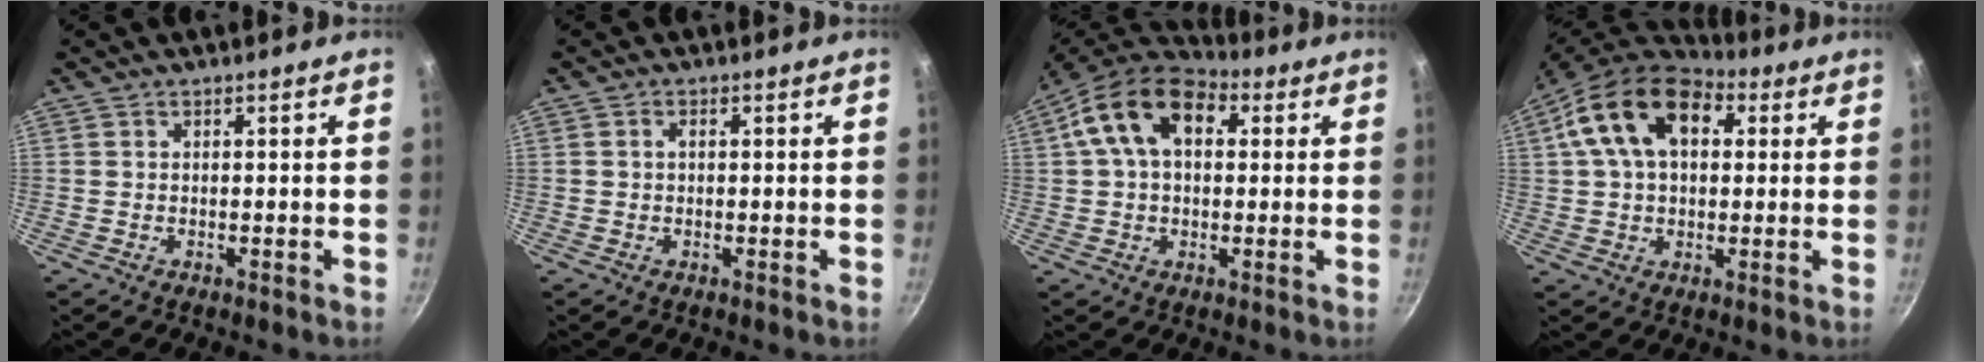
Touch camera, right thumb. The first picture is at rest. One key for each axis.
{"total": 1.1, "fx": 0.1, "fy": 0.8, "fz": 0.8, "tx": -0.014, "ty": 0.005, "tz": 0.001}
{"total": 14.6, "fx": 3.9, "fy": 9.5, "fz": 10.3, "tx": -0.152, "ty": 0.022, "tz": 0.047}
{"total": 16.4, "fx": 4.9, "fy": 10.6, "fz": 11.6, "tx": -0.174, "ty": 0.017, "tz": 0.066}